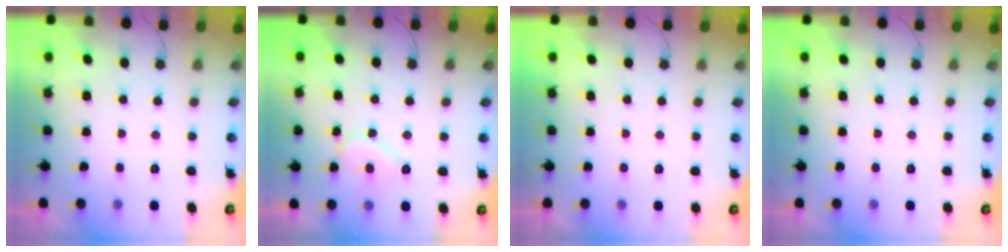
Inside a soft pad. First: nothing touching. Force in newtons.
{"total": 8.6, "press": 8.5, "slide": 0.7}
{"total": 1.9, "press": 1.9, "slide": 0.1}
{"total": 0.0}